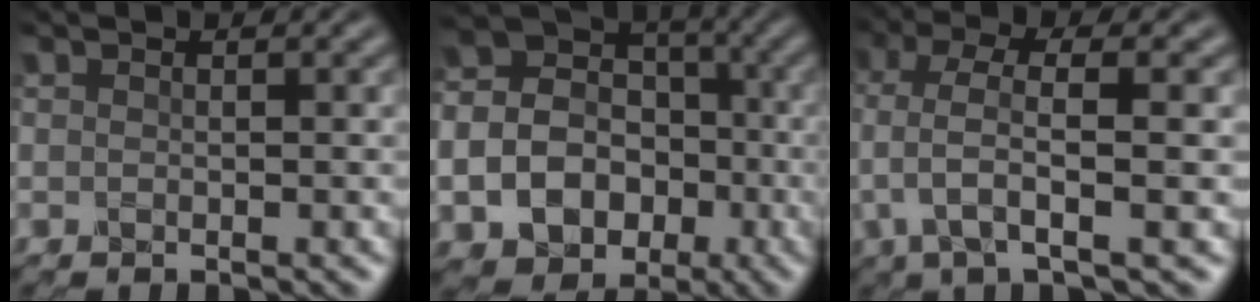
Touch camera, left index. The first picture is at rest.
{"total": 12.8, "force": [-3.8, 11.0, 5.5], "torque": [-0.110, -0.034, -0.070]}
{"total": 5.1, "force": [0.2, 1.4, 4.9], "torque": [-0.102, 0.004, 0.001]}